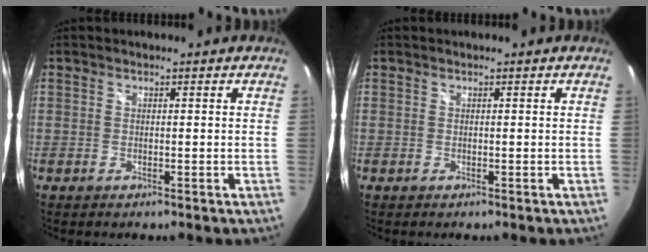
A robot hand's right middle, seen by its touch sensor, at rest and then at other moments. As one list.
[{"total": 0.0}]